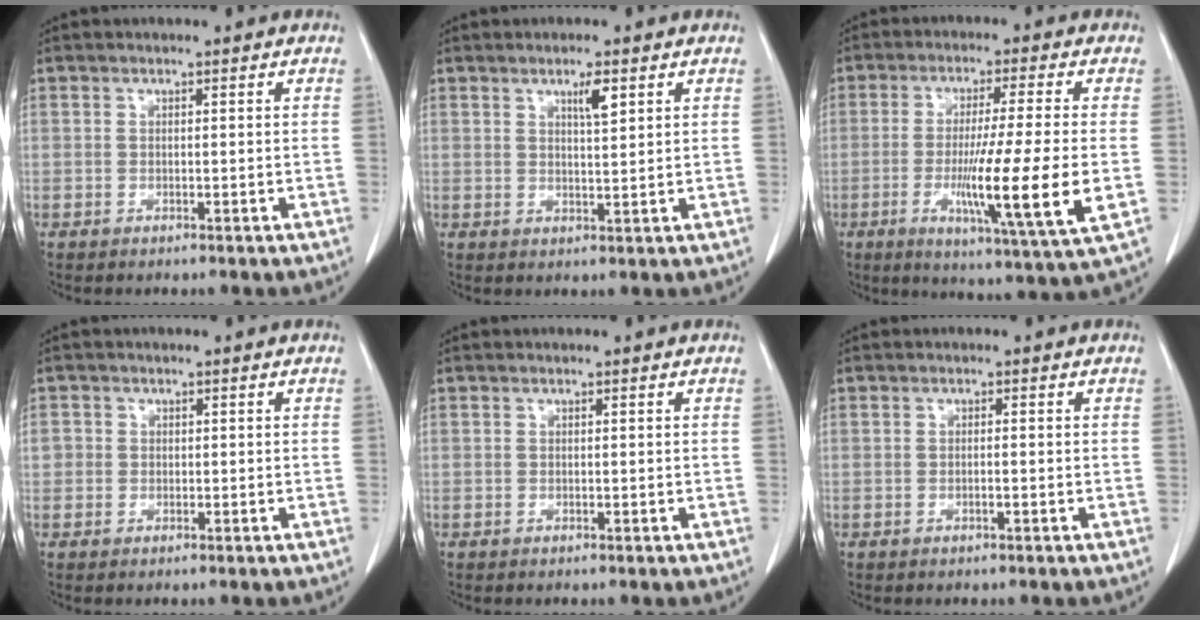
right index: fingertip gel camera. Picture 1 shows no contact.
{"total": 3.0, "force": [1.7, 0.4, 2.5], "torque": [-0.043, -0.003, 0.029]}
{"total": 14.7, "force": [-2.8, -1.0, 14.4], "torque": [-0.248, -0.035, -0.051]}
{"total": 1.6, "force": [0.0, 1.6, 0.3], "torque": [0.006, 0.005, -0.001]}
{"total": 0.0}
{"total": 0.7, "force": [-0.2, 0.0, 0.7], "torque": [-0.013, 0.001, -0.003]}